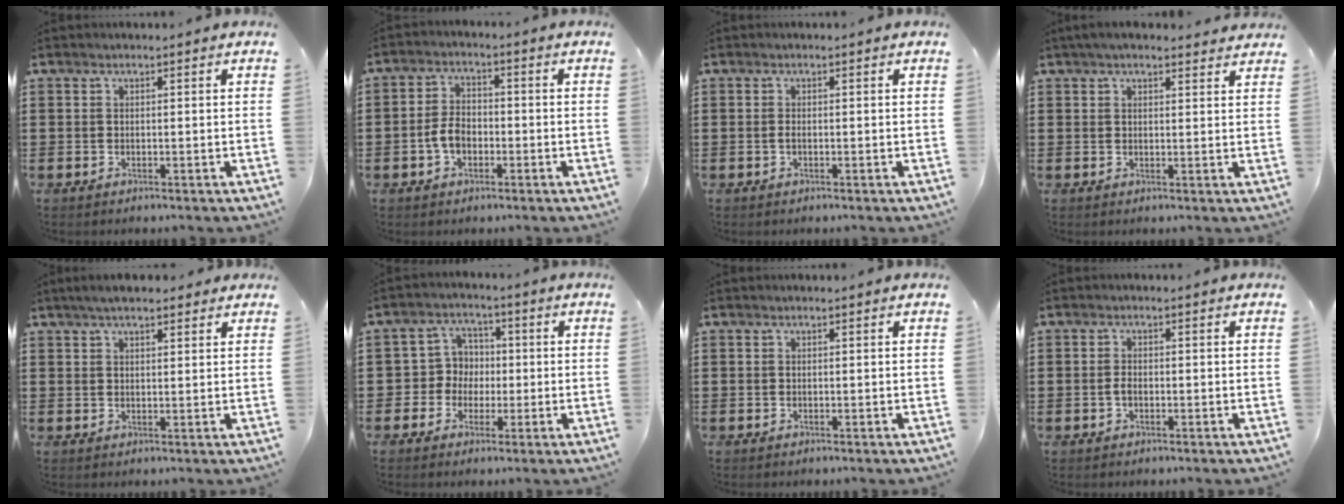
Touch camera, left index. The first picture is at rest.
{"total": 4.6, "force": [-1.4, 2.8, 3.3], "torque": [-0.081, 0.001, -0.032]}
{"total": 0.7, "force": [-0.3, 0.2, 0.6], "torque": [-0.022, -0.006, -0.007]}
{"total": 2.7, "force": [2.4, 0.6, 1.1], "torque": [-0.027, 0.003, 0.045]}
{"total": 3.8, "force": [2.8, 1.2, 2.2], "torque": [-0.049, 0.007, 0.052]}
{"total": 5.2, "force": [-0.7, 5.1, 0.8], "torque": [-0.040, 0.016, -0.018]}
{"total": 0.0}
{"total": 1.6, "force": [-0.5, 0.8, 1.3], "torque": [-0.042, -0.004, -0.014]}